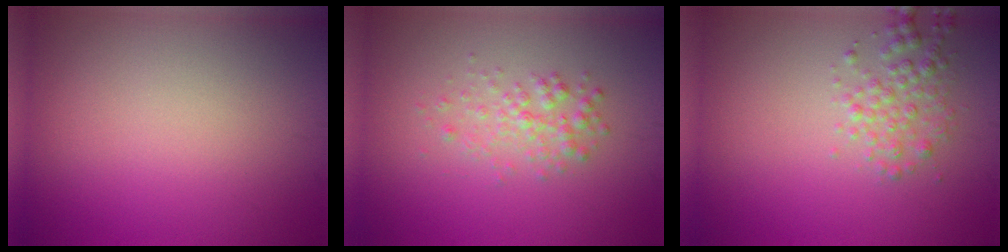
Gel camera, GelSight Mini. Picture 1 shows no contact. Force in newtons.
{"total": 1.9, "press": 1.9, "slide": 0.0}
{"total": 2.2, "press": 2.2, "slide": 0.0}